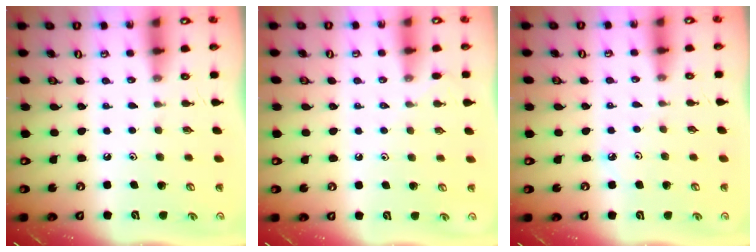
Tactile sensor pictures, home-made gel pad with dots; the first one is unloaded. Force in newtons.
{"total": 2.9, "press": 2.9, "slide": 0.6}
{"total": 3.0, "press": 3.0, "slide": 0.5}